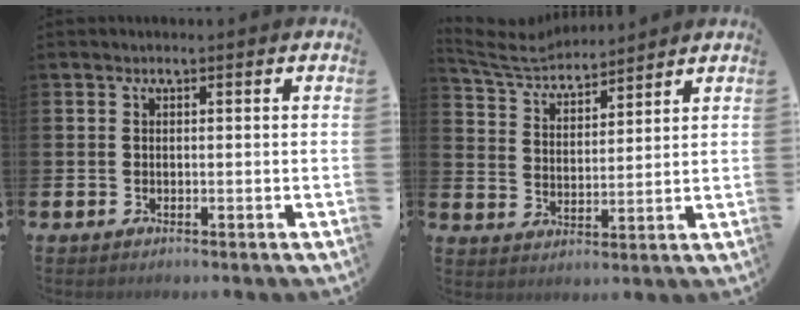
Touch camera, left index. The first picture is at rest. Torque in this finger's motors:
{"motor_torque": [0.70, -0.92, 0.15, 0.06]}